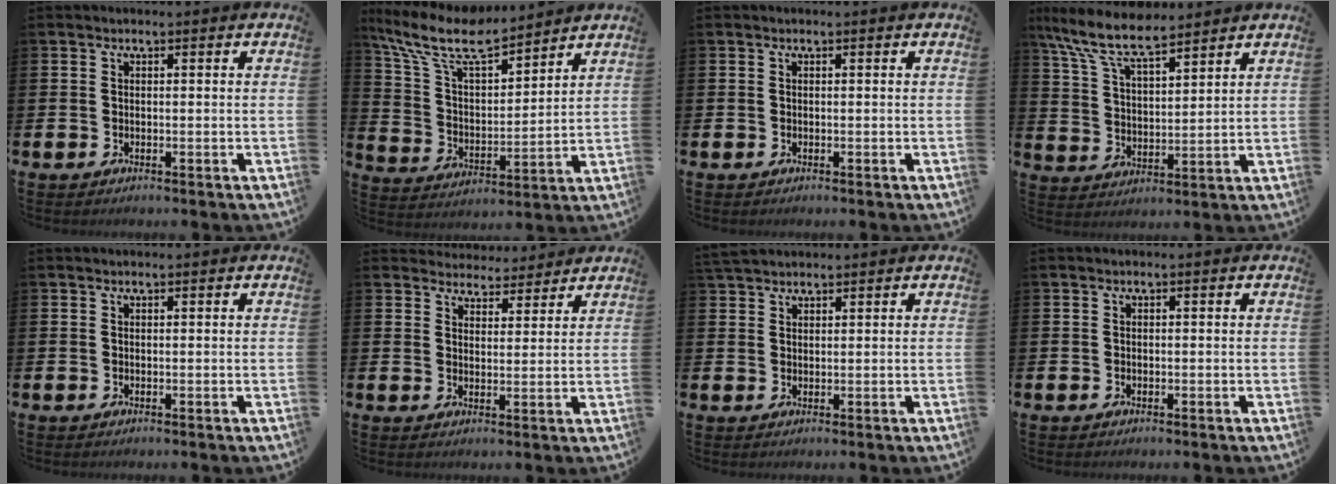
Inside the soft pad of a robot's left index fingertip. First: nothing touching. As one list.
[{"total": 10.7, "force": [9.2, 2.6, 4.8], "torque": [-0.130, -0.048, 0.161]}, {"total": 0.0}, {"total": 9.3, "force": [8.0, 2.3, 4.1], "torque": [-0.108, -0.032, 0.146]}, {"total": 0.0}, {"total": 3.9, "force": [3.8, 1.0, -0.4], "torque": [0.001, -0.026, 0.066]}, {"total": 2.7, "force": [2.6, 0.7, 0.4], "torque": [-0.002, -0.008, 0.047]}, {"total": 0.0}]